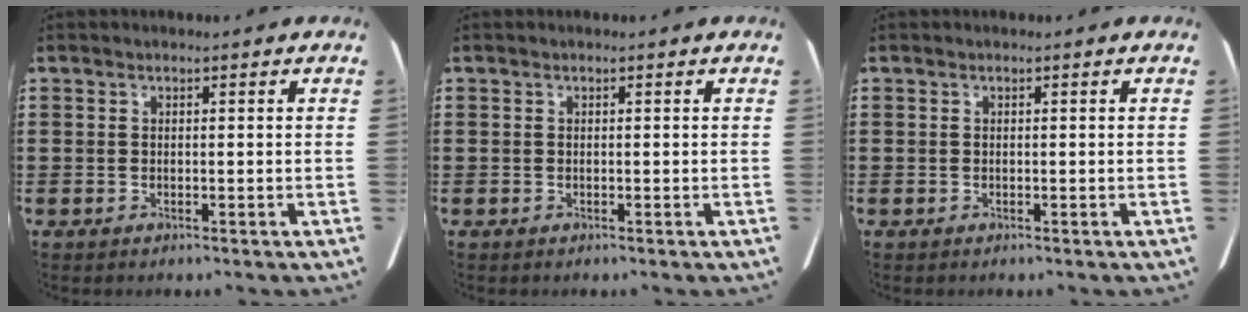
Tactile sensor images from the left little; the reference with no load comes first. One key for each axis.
{"total": 0.0}
{"total": 0.0}